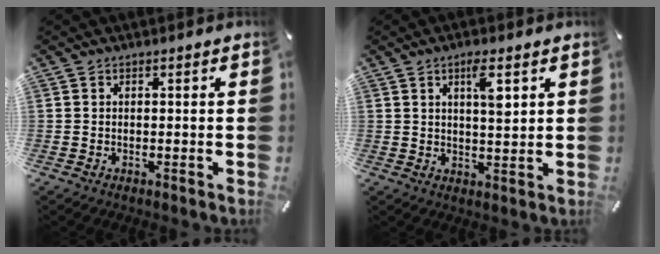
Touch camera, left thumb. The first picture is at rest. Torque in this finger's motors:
{"motor_torque": [1.06, 1.15, 0.57, -0.61, 0.18]}